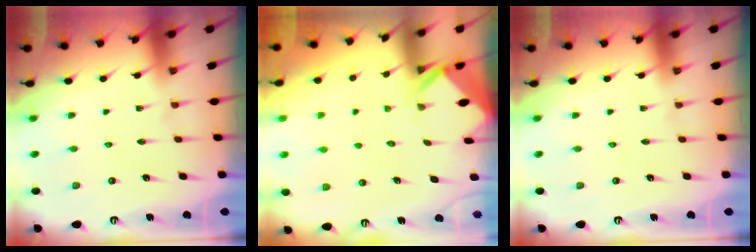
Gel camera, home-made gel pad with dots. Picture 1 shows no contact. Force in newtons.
{"total": 2.9, "press": 2.9, "slide": 0.3}
{"total": 0.0}